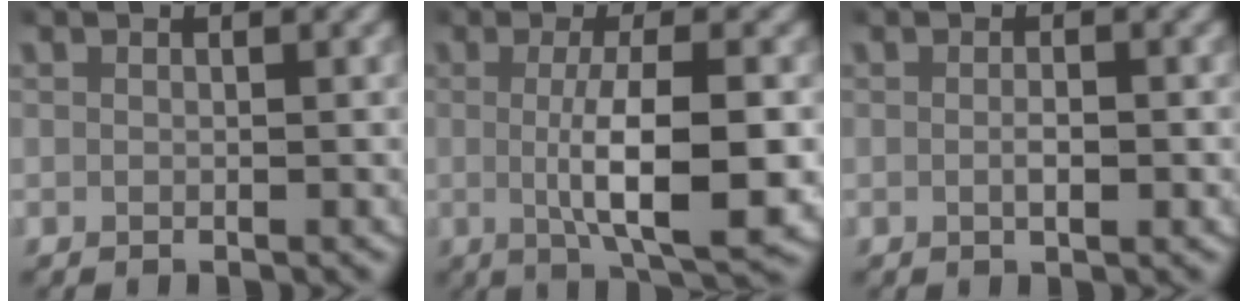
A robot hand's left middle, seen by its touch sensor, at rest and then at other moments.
{"total": 6.9, "force": [-0.7, 1.5, 6.6], "torque": [-0.108, -0.008, -0.008]}
{"total": 1.2, "force": [-0.2, 0.4, 1.0], "torque": [-0.018, -0.001, -0.004]}